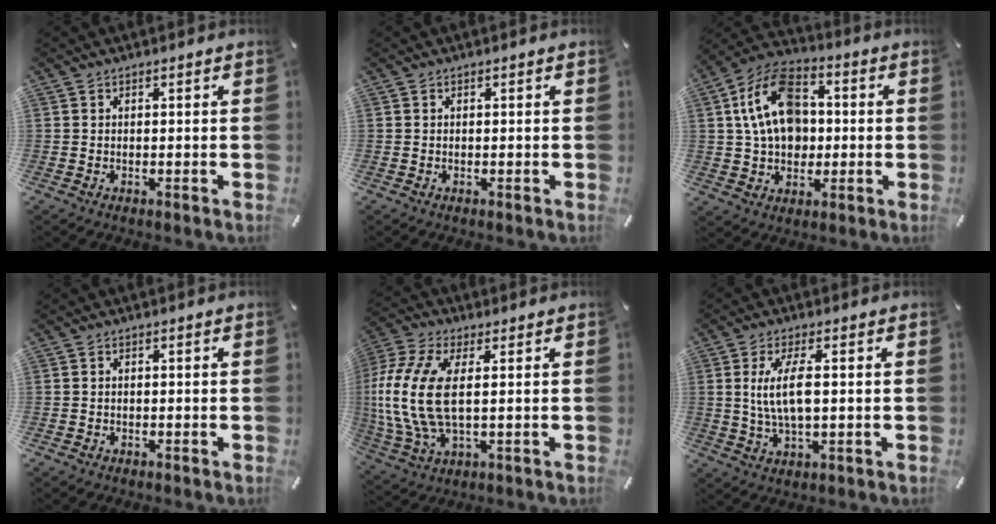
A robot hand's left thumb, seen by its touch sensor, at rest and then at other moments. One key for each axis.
{"total": 0.0}
{"total": 15.5, "fx": 1.3, "fy": 11.8, "fz": 9.9, "tx": -0.205, "ty": 0.013, "tz": 0.022}
{"total": 0.7, "fx": -0.3, "fy": 0.6, "fz": 0.3, "tx": -0.006, "ty": 0.002, "tz": -0.009}
{"total": 15.2, "fx": 1.5, "fy": 6.9, "fz": 13.4, "tx": -0.308, "ty": -0.016, "tz": 0.024}
{"total": 8.9, "fx": 1.0, "fy": 3.2, "fz": 8.2, "tx": -0.183, "ty": -0.004, "tz": 0.011}